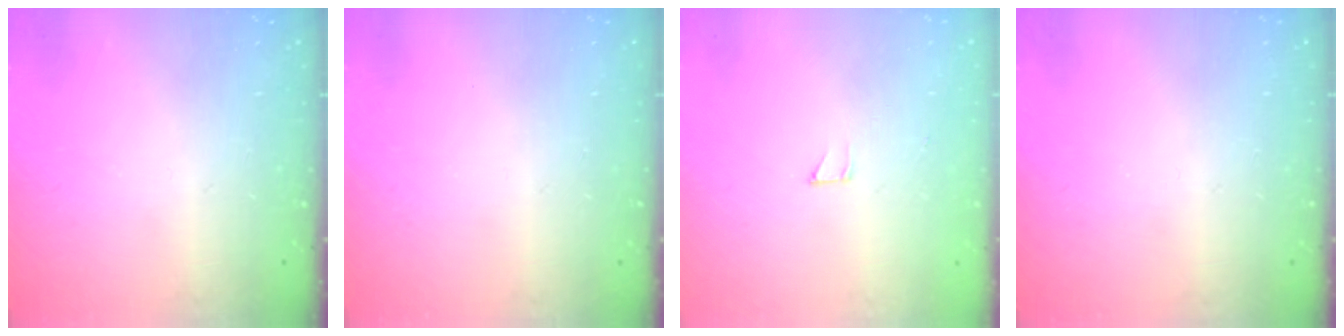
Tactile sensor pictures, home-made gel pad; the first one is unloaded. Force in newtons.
{"total": 0.0}
{"total": 1.7, "press": 1.7, "slide": 0.1}
{"total": 0.0}